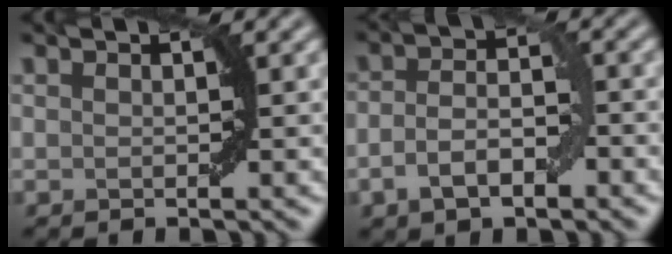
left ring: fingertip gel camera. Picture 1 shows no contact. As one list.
[{"total": 4.2, "force": [-1.6, 2.2, 3.2], "torque": [-0.057, 0.003, -0.032]}]